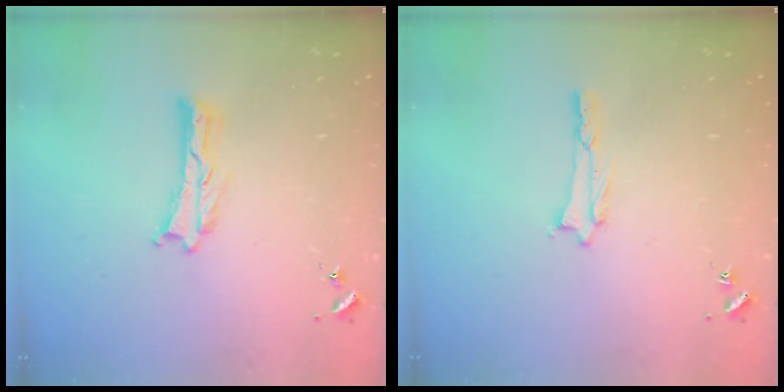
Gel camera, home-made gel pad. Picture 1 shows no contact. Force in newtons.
{"total": 0.7, "press": 0.7, "slide": 0.1}